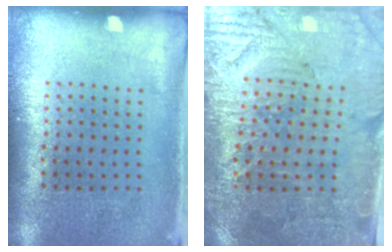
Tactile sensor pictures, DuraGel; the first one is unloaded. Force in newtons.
{"total": 3.6, "press": 3.4, "slide": 1.2}